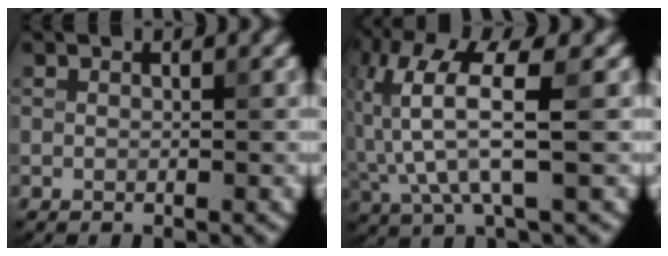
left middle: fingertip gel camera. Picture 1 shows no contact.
{"total": 6.8, "force": [0.2, 1.8, 6.5], "torque": [-0.152, 0.014, 0.004]}